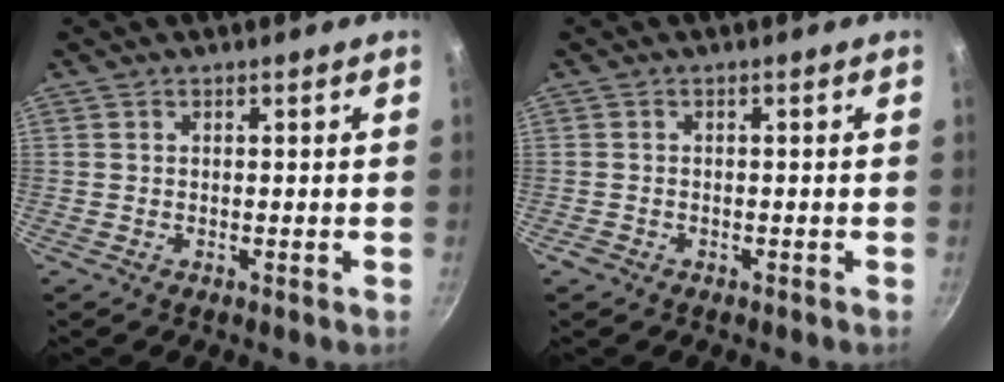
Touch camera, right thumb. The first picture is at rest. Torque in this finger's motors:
{"motor_torque": [0.21, 0.01, -0.03, 0.15, -0.01]}